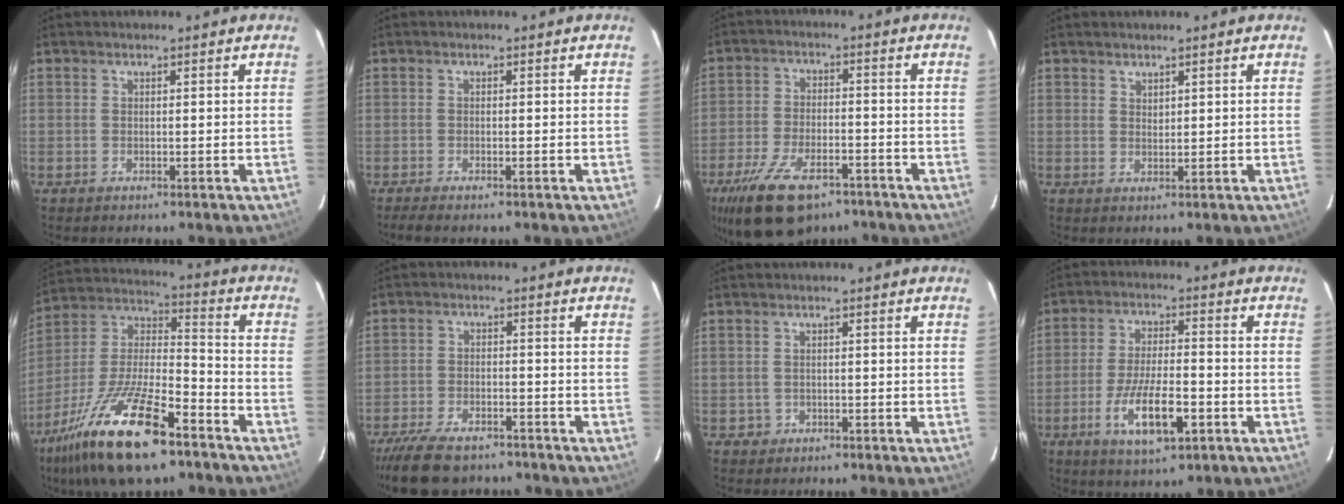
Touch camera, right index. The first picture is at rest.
{"total": 2.0, "force": [-1.8, 0.0, 1.0], "torque": [-0.028, -0.007, -0.031]}
{"total": 16.0, "force": [-10.5, 7.5, 9.4], "torque": [-0.209, -0.023, -0.178]}
{"total": 1.3, "force": [1.1, 0.5, 0.2], "torque": [-0.001, 0.001, 0.021]}
{"total": 22.7, "force": [-14.2, 7.2, 16.2], "torque": [-0.323, -0.022, -0.256]}
{"total": 11.3, "force": [-9.2, 4.3, 4.8], "torque": [-0.118, -0.014, -0.152]}
{"total": 1.7, "force": [-0.8, 1.5, 0.0], "torque": [-0.003, 0.005, -0.008]}
{"total": 11.0, "force": [-4.5, 3.4, 9.4], "torque": [-0.188, -0.015, -0.076]}